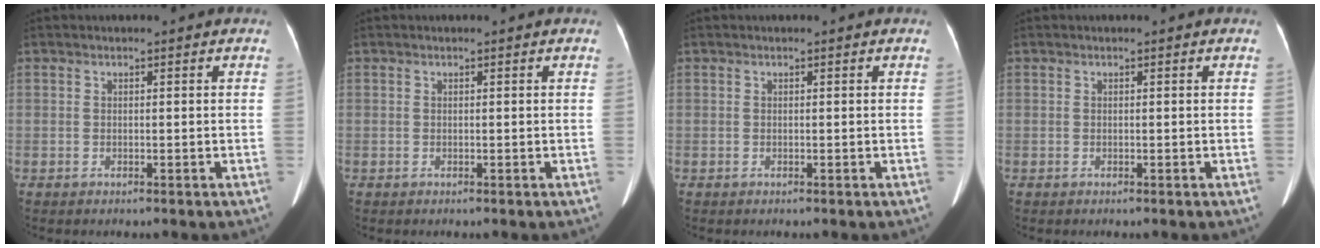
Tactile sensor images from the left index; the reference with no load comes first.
{"total": 0.0}
{"total": 0.0}
{"total": 0.0}